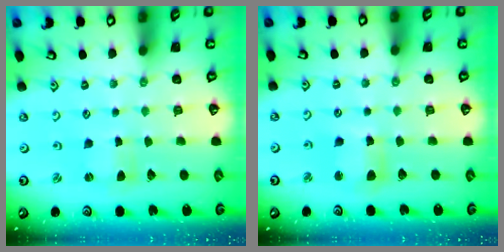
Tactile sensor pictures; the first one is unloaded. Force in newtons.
{"total": 7.7, "press": 7.6, "slide": 1.1}